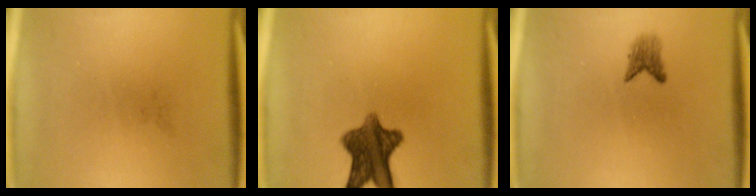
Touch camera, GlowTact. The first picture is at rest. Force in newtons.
{"total": 9.2}
{"total": 1.8}